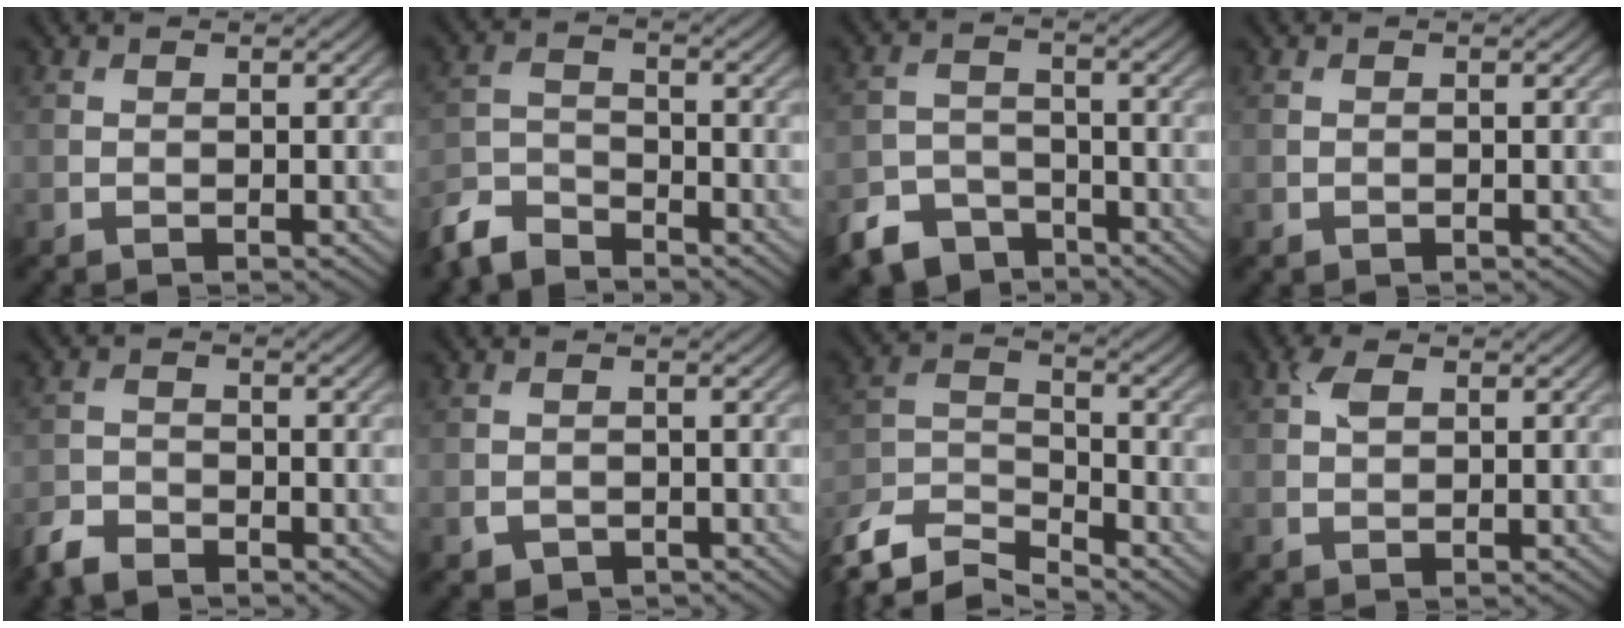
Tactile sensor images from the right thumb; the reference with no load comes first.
{"total": 5.2, "force": [-4.7, 1.7, 1.4], "torque": [-0.032, -0.009, -0.110]}
{"total": 6.2, "force": [-4.9, 3.3, 1.9], "torque": [-0.039, -0.010, -0.100]}
{"total": 0.0}
{"total": 3.4, "force": [-3.0, 1.2, 1.2], "torque": [-0.028, -0.007, -0.071]}
{"total": 1.2, "force": [-0.7, 0.9, 0.3], "torque": [-0.006, -0.007, -0.014]}
{"total": 8.8, "force": [-7.4, 2.7, 3.9], "torque": [-0.087, -0.014, -0.154]}
{"total": 2.2, "force": [0.8, 1.2, 1.6], "torque": [-0.036, 0.004, 0.014]}